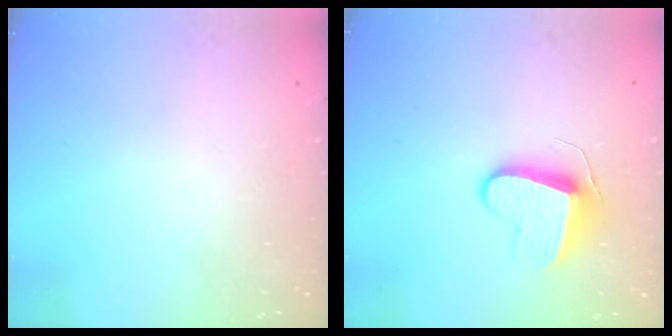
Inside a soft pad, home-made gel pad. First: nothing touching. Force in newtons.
{"total": 9.0, "press": 9.0, "slide": 0.1}